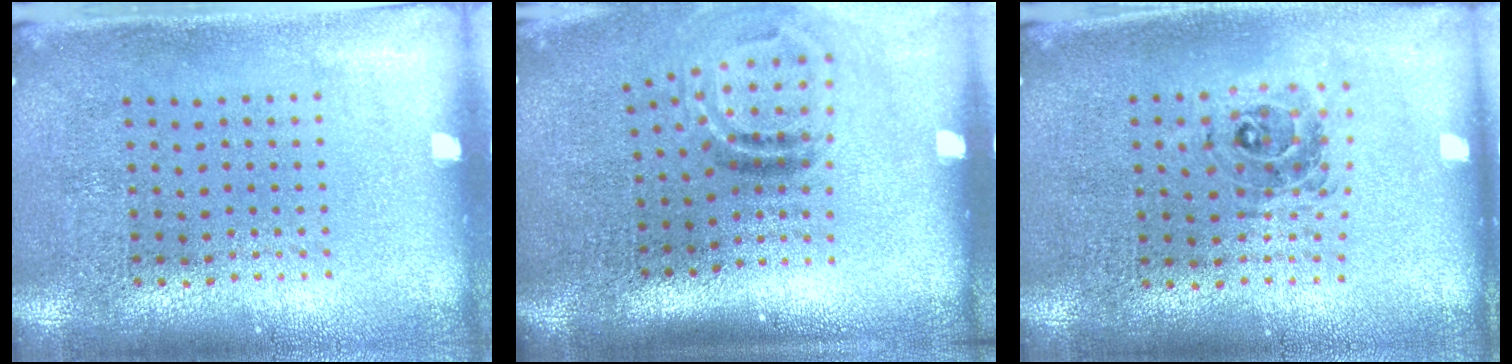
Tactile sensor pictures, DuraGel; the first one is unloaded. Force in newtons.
{"total": 2.0, "press": 1.2, "slide": 1.6}
{"total": 0.7, "press": 0.7, "slide": 0.0}